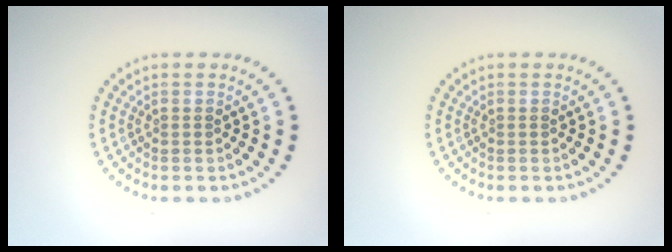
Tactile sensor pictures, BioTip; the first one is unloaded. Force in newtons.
{"total": 0.0}